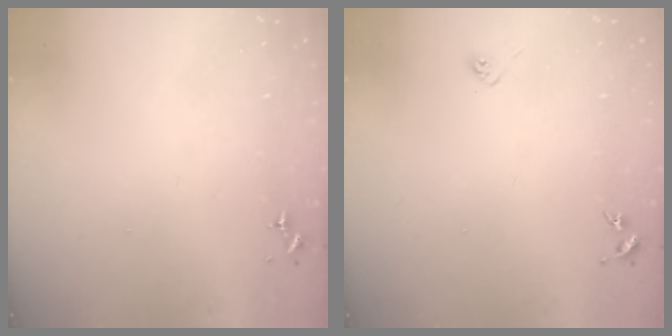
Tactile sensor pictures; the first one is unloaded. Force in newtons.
{"total": 2.8, "press": 2.6, "slide": 1.1}